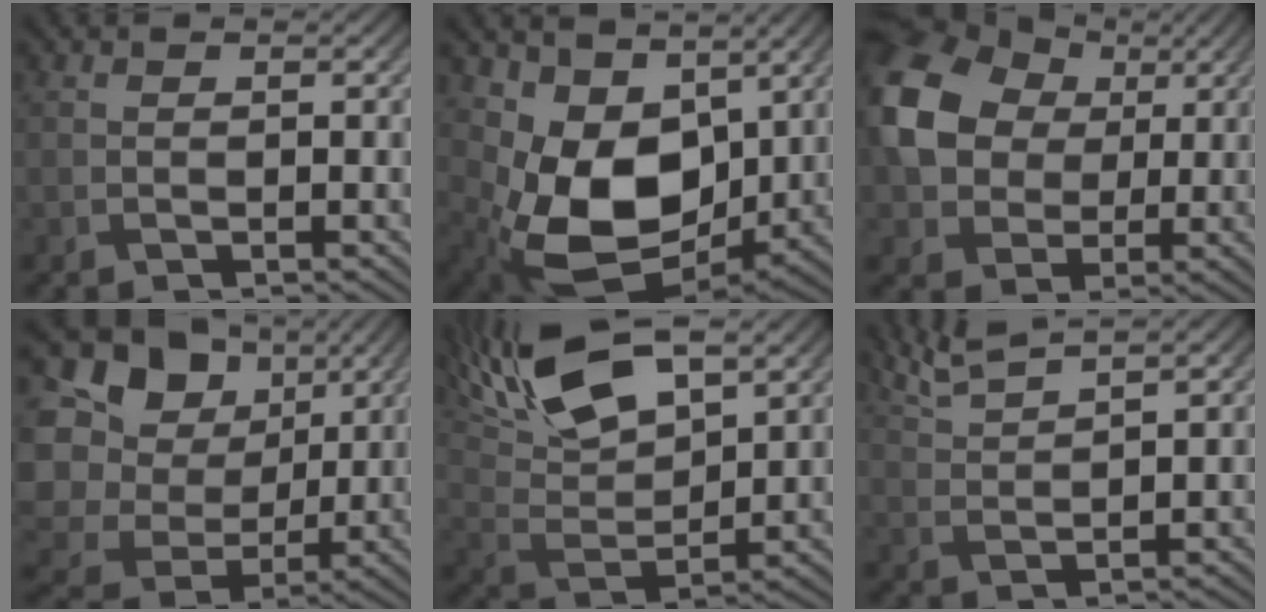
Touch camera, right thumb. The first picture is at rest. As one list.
[{"total": 11.3, "force": [1.9, 8.1, 7.7], "torque": [-0.177, -0.028, 0.035]}, {"total": 14.1, "force": [2.8, 11.2, 8.1], "torque": [-0.200, 0.006, 0.047]}, {"total": 18.5, "force": [2.9, 16.0, 8.8], "torque": [-0.274, 0.004, 0.068]}, {"total": 15.0, "force": [9.7, 5.6, 10.0], "torque": [-0.221, 0.022, 0.164]}, {"total": 4.9, "force": [4.0, 0.7, 2.8], "torque": [-0.059, 0.015, 0.084]}]